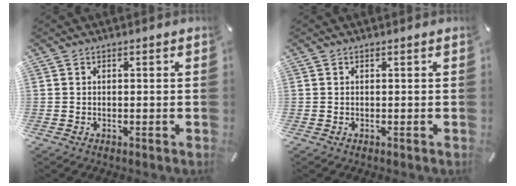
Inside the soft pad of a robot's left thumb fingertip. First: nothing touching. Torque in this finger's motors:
{"motor_torque": [0.00, 0.00, 0.00, 0.00, 0.00]}